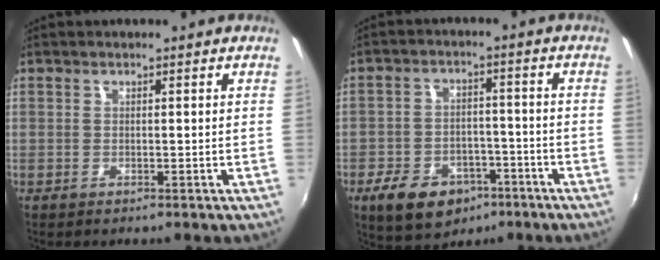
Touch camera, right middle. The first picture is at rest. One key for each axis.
{"total": 12.8, "fx": -7.5, "fy": 8.3, "fz": 6.3, "tx": -0.146, "ty": 0.008, "tz": -0.107}